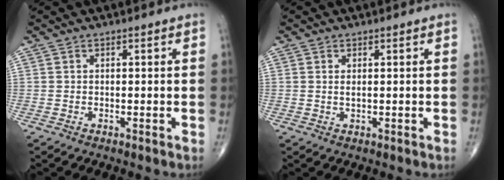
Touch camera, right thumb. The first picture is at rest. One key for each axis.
{"total": 1.0, "fx": 0.3, "fy": 0.3, "fz": 0.9, "tx": -0.017, "ty": -0.002, "tz": 0.007}